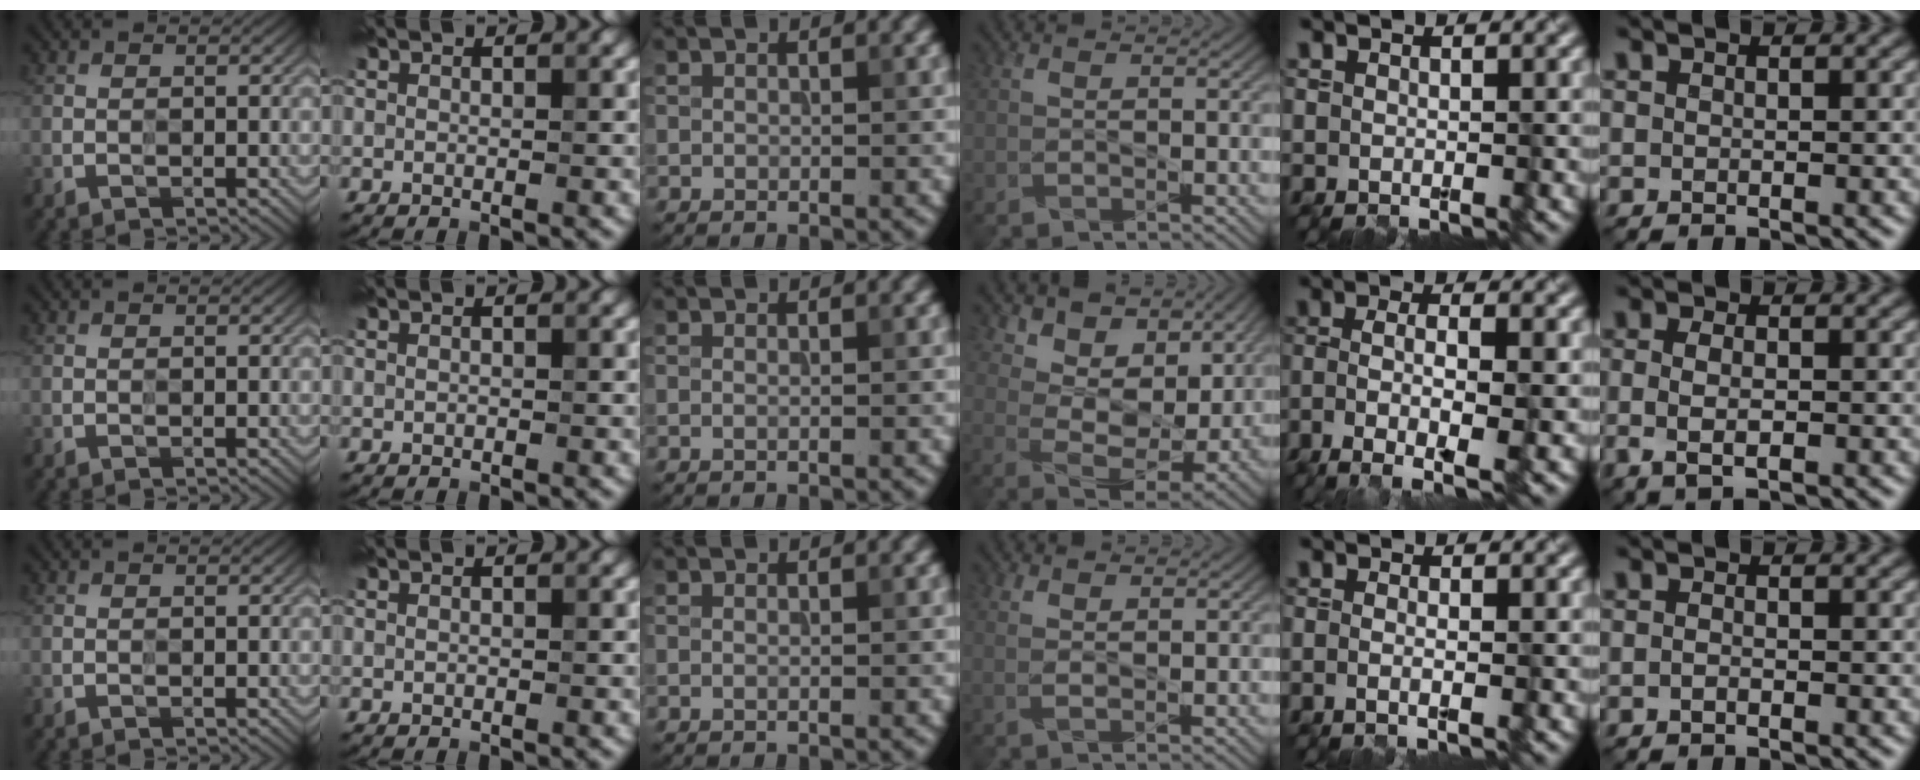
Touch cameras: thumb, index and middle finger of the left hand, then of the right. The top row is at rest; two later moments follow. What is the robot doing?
{"motion": "wipe", "object": "paper plate"}